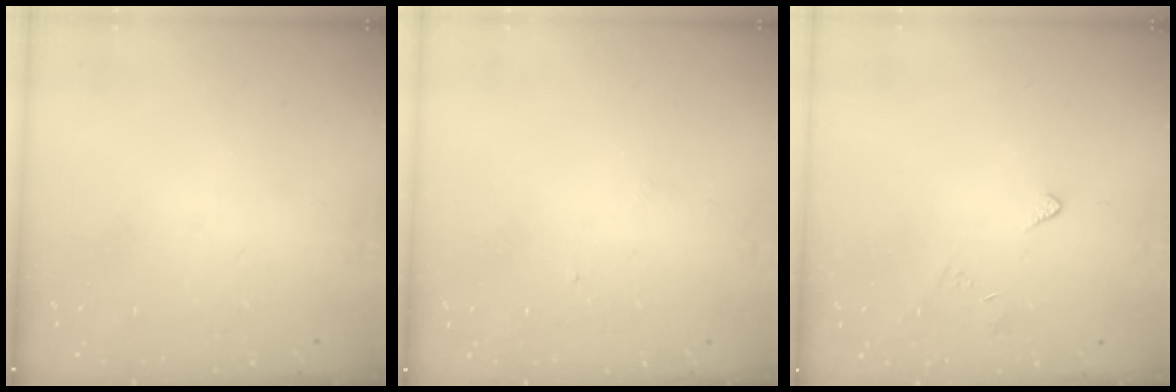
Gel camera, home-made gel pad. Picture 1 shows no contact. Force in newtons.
{"total": 2.8, "press": 2.8, "slide": 0.3}
{"total": 2.7, "press": 2.6, "slide": 0.4}